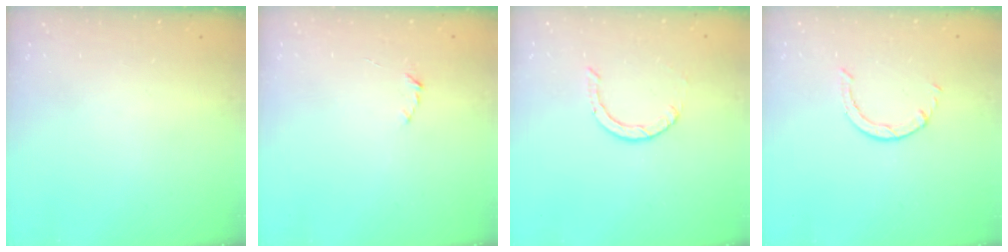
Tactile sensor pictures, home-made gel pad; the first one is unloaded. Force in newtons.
{"total": 1.9, "press": 1.9, "slide": 0.2}
{"total": 0.9, "press": 0.9, "slide": 0.1}
{"total": 0.8, "press": 0.7, "slide": 0.1}